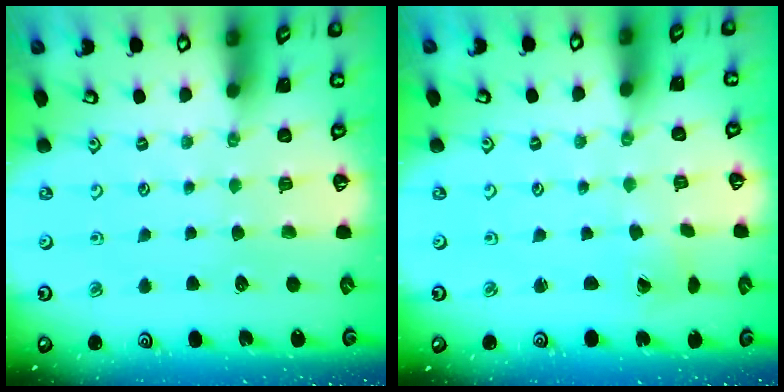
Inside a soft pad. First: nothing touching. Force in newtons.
{"total": 0.6, "press": 0.6, "slide": 0.0}